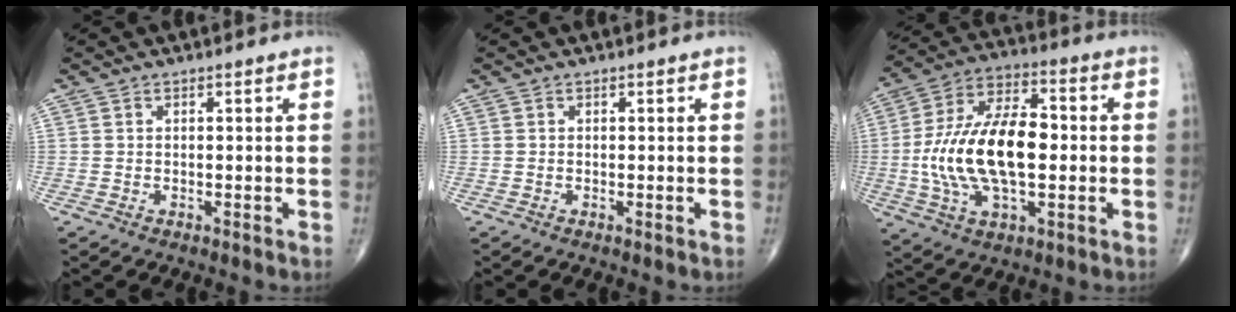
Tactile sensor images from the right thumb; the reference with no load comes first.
{"total": 0.0}
{"total": 19.8, "force": [-1.2, 9.8, 17.2], "torque": [-0.328, 0.023, -0.021]}